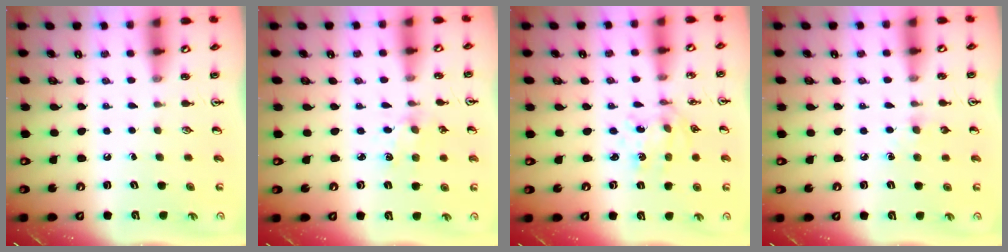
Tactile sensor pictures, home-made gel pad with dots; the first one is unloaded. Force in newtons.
{"total": 1.8, "press": 1.8, "slide": 0.3}
{"total": 2.9, "press": 2.7, "slide": 1.0}
{"total": 6.2, "press": 6.1, "slide": 0.7}